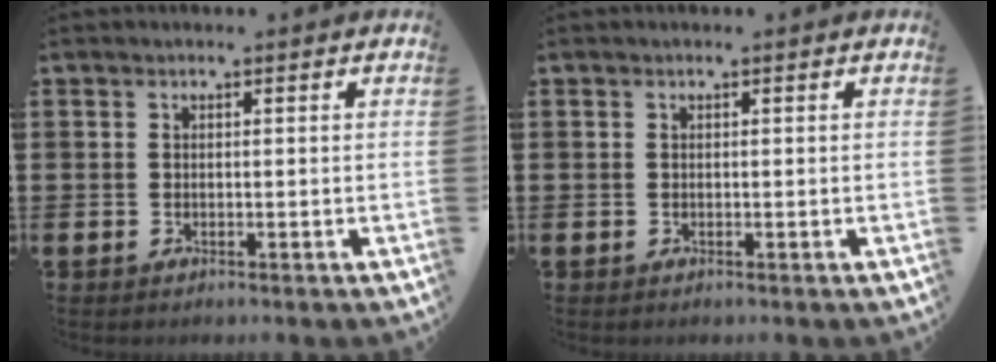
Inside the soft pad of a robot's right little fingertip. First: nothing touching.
{"total": 0.0}